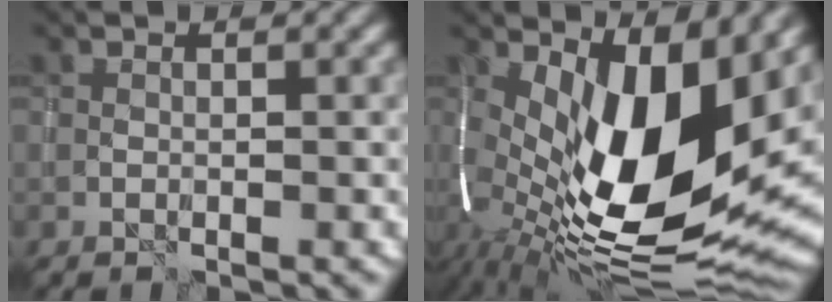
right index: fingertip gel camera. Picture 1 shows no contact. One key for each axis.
{"total": 16.7, "fx": 0.6, "fy": 8.1, "fz": 14.6, "tx": -0.252, "ty": -0.004, "tz": 0.001}